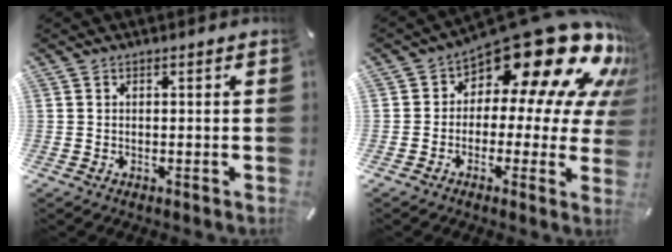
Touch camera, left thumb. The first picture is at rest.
{"total": 20.3, "force": [12.1, 8.7, 13.8], "torque": [-0.195, -0.097, 0.198]}